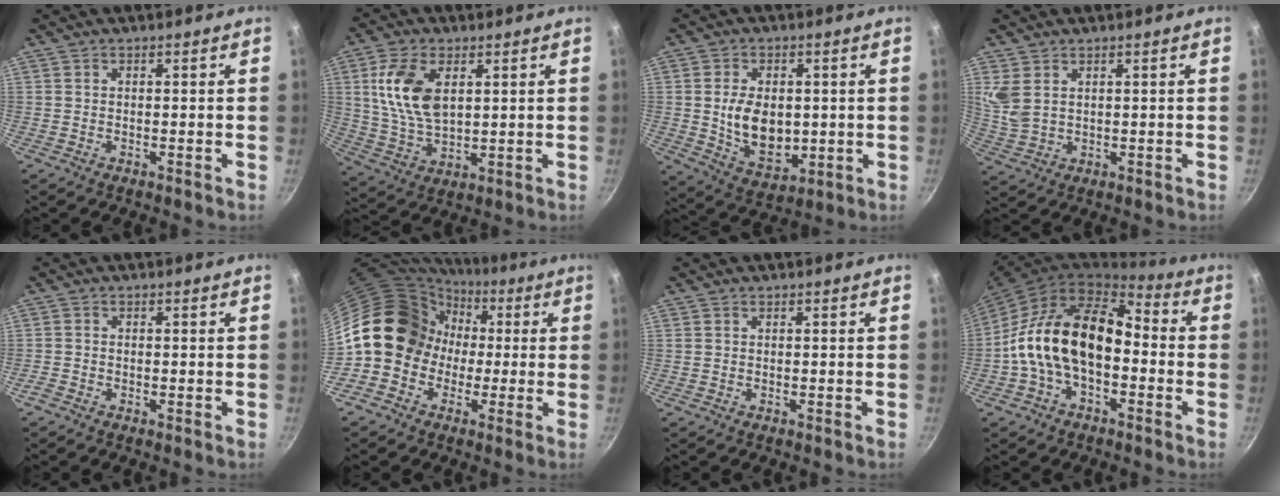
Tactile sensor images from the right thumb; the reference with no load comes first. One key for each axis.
{"total": 12.5, "fx": 3.5, "fy": 7.1, "fz": 9.7, "tx": -0.182, "ty": -0.017, "tz": 0.074}
{"total": 11.6, "fx": 0.4, "fy": 7.9, "fz": 8.5, "tx": -0.123, "ty": -0.018, "tz": 0.020}
{"total": 4.8, "fx": 2.3, "fy": 2.9, "fz": 3.0, "tx": -0.057, "ty": -0.015, "tz": 0.056}
{"total": 0.9, "fx": -0.5, "fy": 0.5, "fz": 0.4, "tx": -0.017, "ty": 0.004, "tz": -0.014}
{"total": 15.4, "fx": 0.6, "fy": 13.3, "fz": 7.7, "tx": -0.097, "ty": 0.041, "tz": -0.005}
{"total": 0.0}
{"total": 17.4, "fx": -2.2, "fy": 10.9, "fz": 13.4, "tx": -0.207, "ty": 0.050, "tz": -0.056}